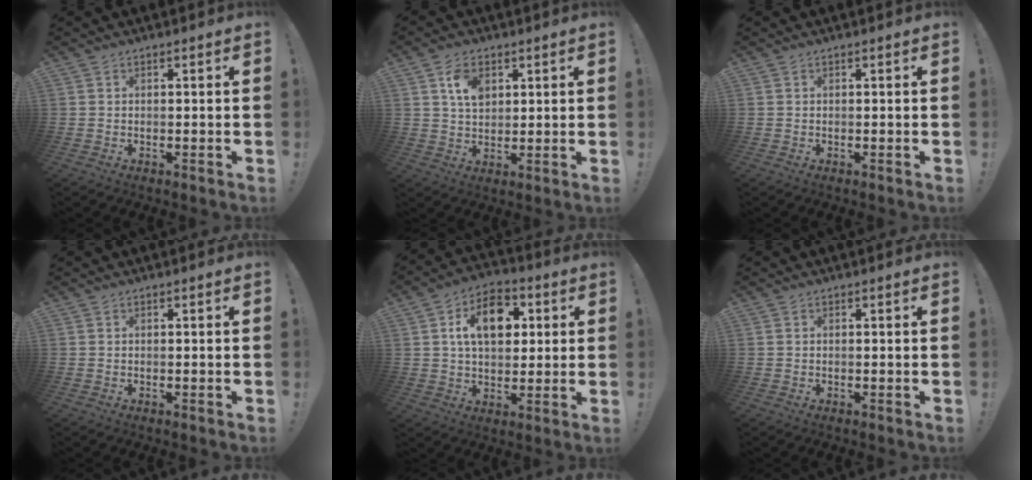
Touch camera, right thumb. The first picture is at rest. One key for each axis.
{"total": 7.6, "fx": 3.1, "fy": 5.2, "fz": 4.5, "tx": -0.059, "ty": -0.008, "tz": 0.055}
{"total": 0.0}
{"total": 0.0}
{"total": 14.3, "fx": 4.2, "fy": 9.6, "fz": 9.7, "tx": -0.137, "ty": 0.001, "tz": 0.078}
{"total": 0.0}